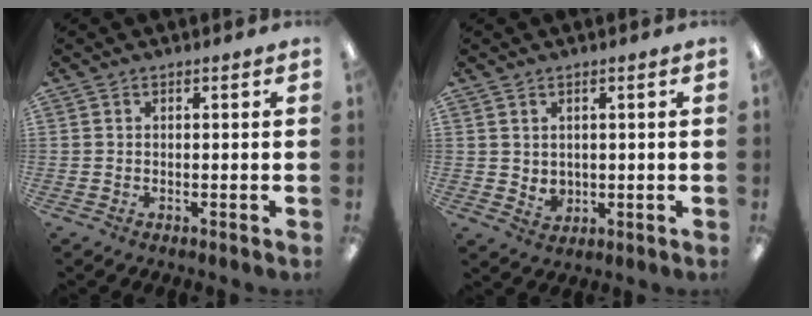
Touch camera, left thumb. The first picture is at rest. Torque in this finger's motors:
{"motor_torque": [-0.16, 0.16, -0.11, 0.00, 0.00]}